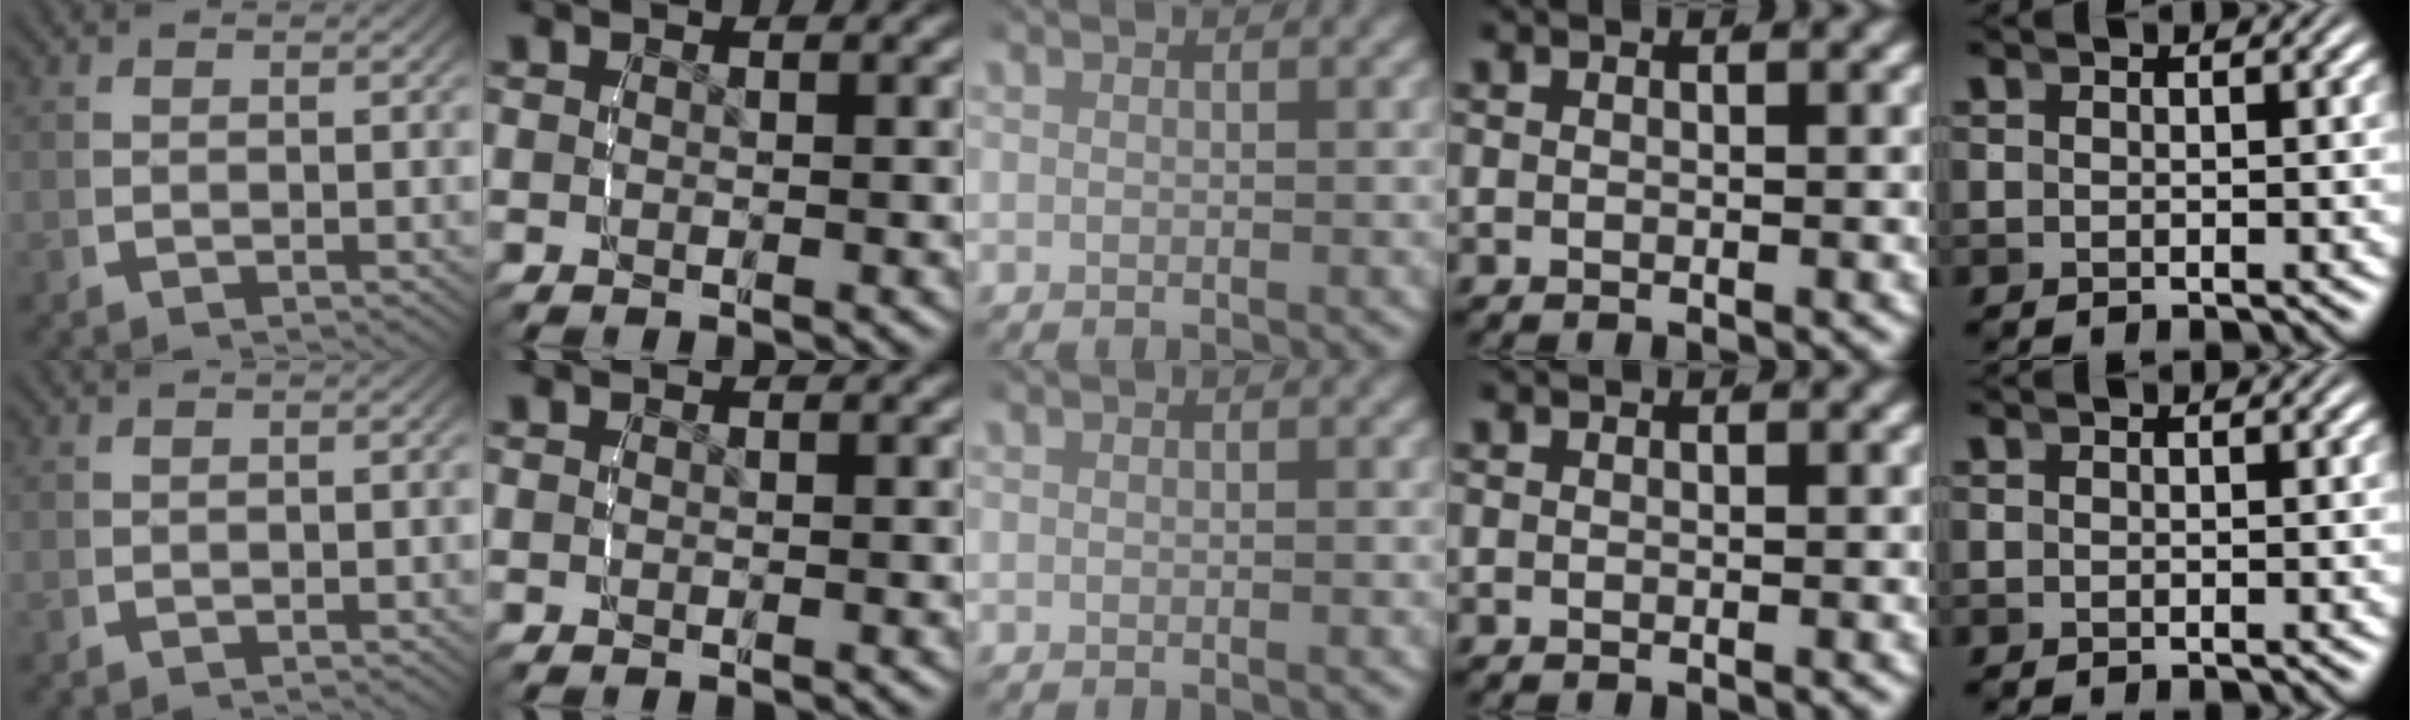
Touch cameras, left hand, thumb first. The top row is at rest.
{"thumb": {"total": 0.6, "force": [-0.4, 0.2, 0.4], "torque": [-0.002, 0.001, -0.008]}}